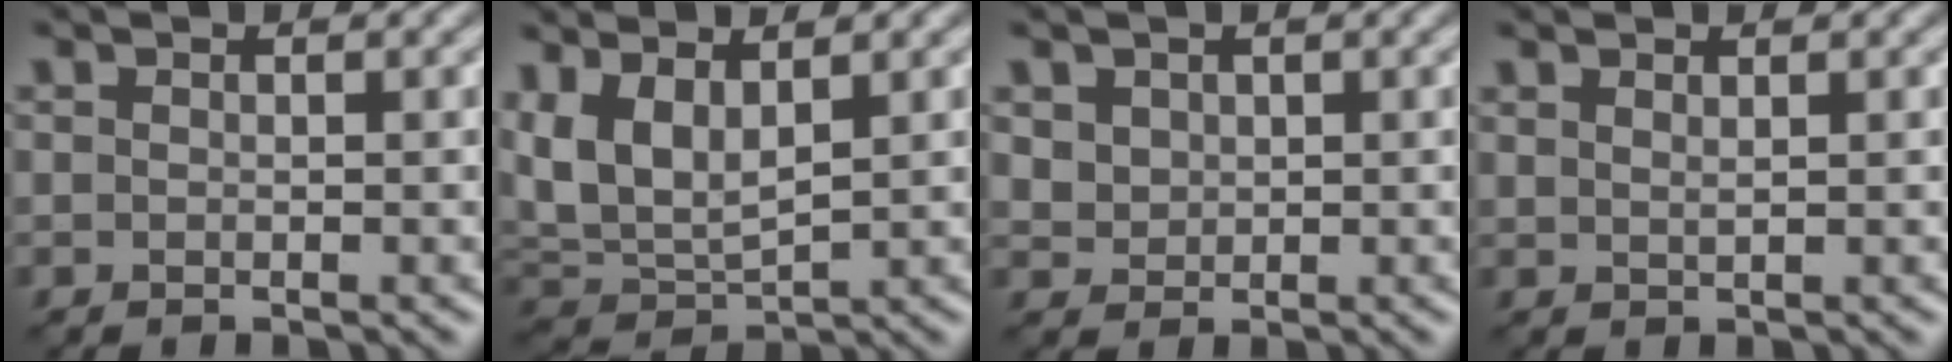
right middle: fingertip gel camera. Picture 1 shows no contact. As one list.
[{"total": 6.0, "force": [2.1, 3.2, 4.7], "torque": [-0.115, 0.002, 0.043]}, {"total": 1.9, "force": [0.9, 1.6, 0.6], "torque": [-0.020, -0.006, 0.026]}, {"total": 0.9, "force": [0.7, 0.2, 0.5], "torque": [-0.005, 0.001, 0.012]}]